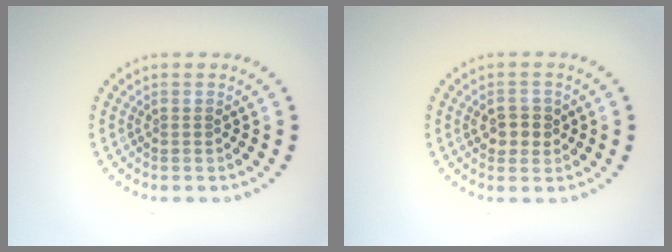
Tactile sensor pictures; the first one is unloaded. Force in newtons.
{"total": 2.4, "press": 2.3, "slide": 0.5}